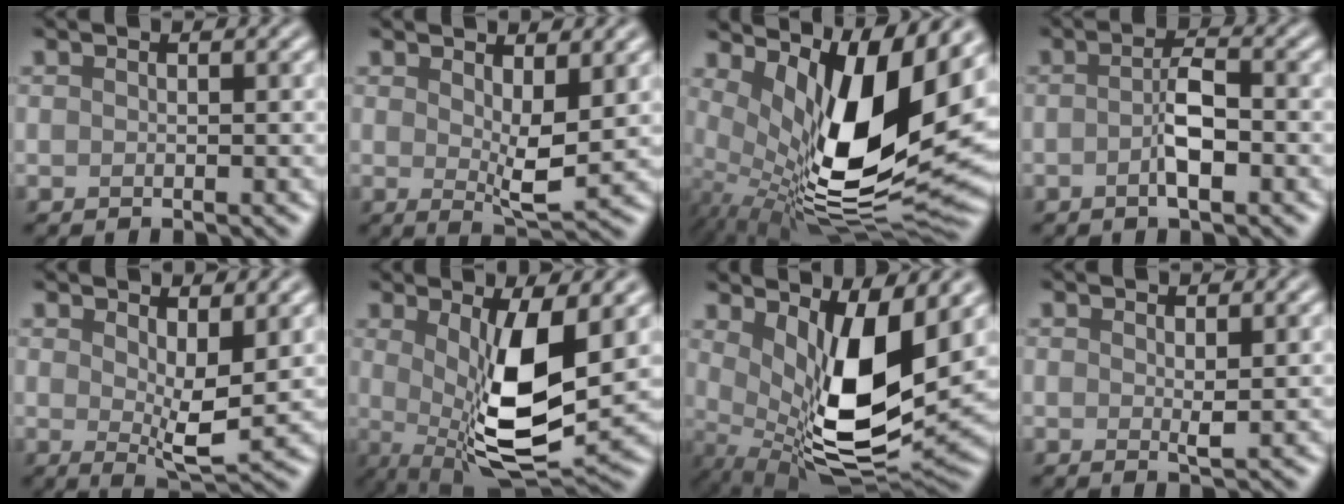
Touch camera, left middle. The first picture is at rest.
{"total": 3.8, "force": [1.0, 1.2, 3.5], "torque": [-0.062, -0.012, 0.020]}
{"total": 13.3, "force": [2.1, 5.4, 12.0], "torque": [-0.210, -0.024, 0.043]}
{"total": 3.0, "force": [-1.0, 0.7, 2.7], "torque": [-0.051, 0.000, -0.022]}
{"total": 4.5, "force": [1.1, 1.5, 4.1], "torque": [-0.071, -0.014, 0.023]}
{"total": 9.4, "force": [0.5, 3.0, 8.9], "torque": [-0.159, -0.022, 0.013]}
{"total": 10.2, "force": [2.0, 3.7, 9.3], "torque": [-0.172, -0.028, 0.047]}
{"total": 1.0, "force": [0.4, 0.1, 0.9], "torque": [-0.021, -0.004, 0.006]}